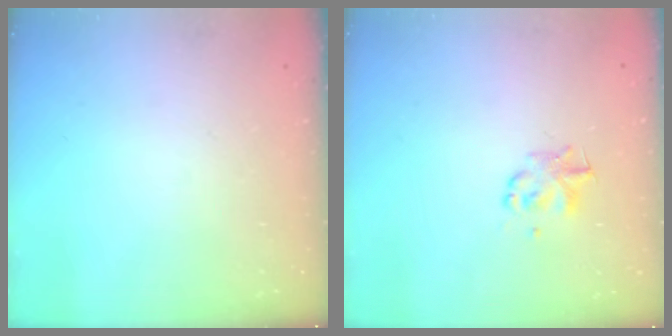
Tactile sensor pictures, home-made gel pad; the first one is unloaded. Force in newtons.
{"total": 2.2, "press": 2.1, "slide": 0.4}